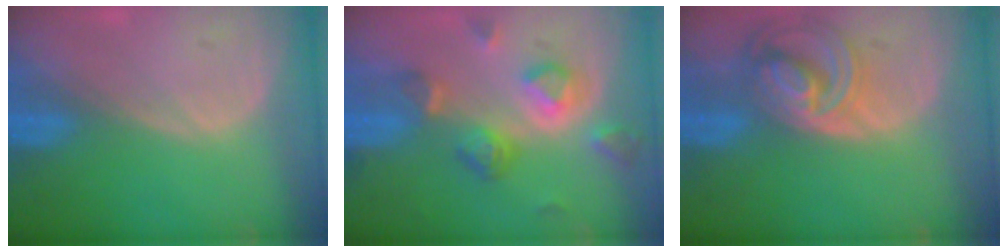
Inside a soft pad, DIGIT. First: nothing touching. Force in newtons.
{"total": 8.1, "press": 7.2, "slide": 3.7}
{"total": 8.5, "press": 7.4, "slide": 4.3}